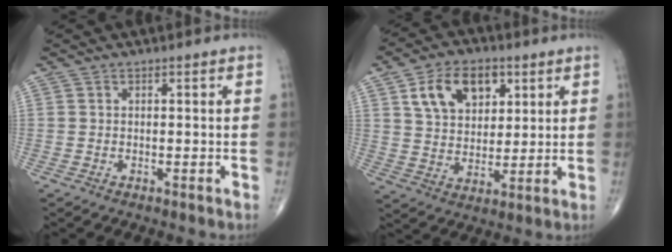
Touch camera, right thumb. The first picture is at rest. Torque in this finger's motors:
{"motor_torque": [-1.10, 1.25, 0.29, 0.03, 0.07]}